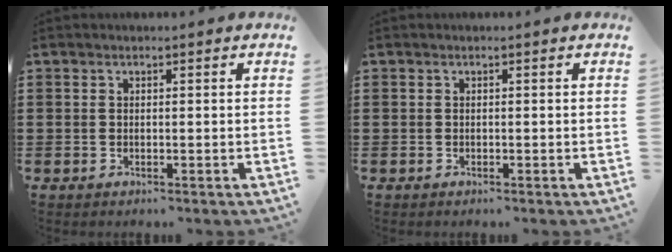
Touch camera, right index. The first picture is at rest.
{"total": 0.0}